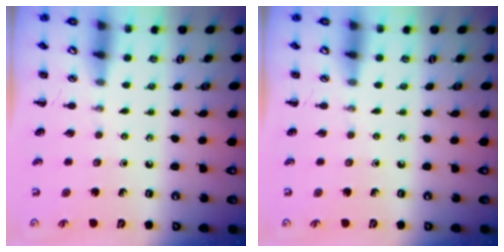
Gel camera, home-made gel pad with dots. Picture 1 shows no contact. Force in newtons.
{"total": 0.0}